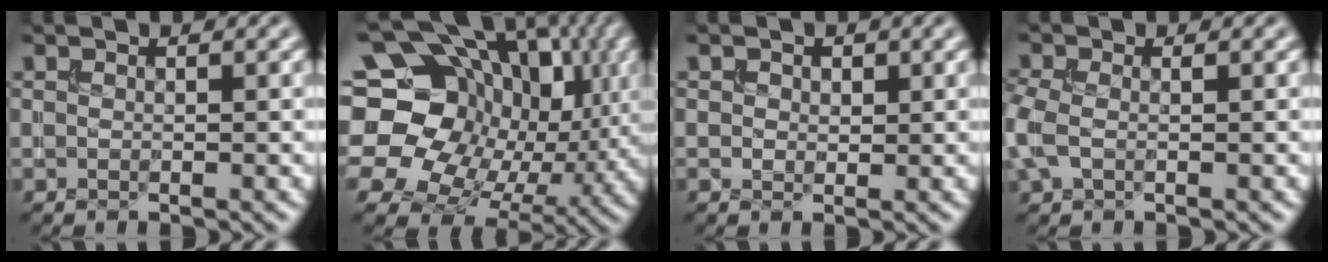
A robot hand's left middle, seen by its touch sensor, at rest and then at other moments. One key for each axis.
{"total": 21.4, "fx": 4.5, "fy": 17.6, "fz": 11.3, "tx": -0.219, "ty": 0.028, "tz": 0.068}
{"total": 1.3, "fx": 0.6, "fy": 1.1, "fz": 0.4, "tx": -0.006, "ty": -0.006, "tz": 0.004}
{"total": 2.9, "fx": -0.4, "fy": 1.9, "fz": 2.1, "tx": -0.061, "ty": 0.001, "tz": -0.015}